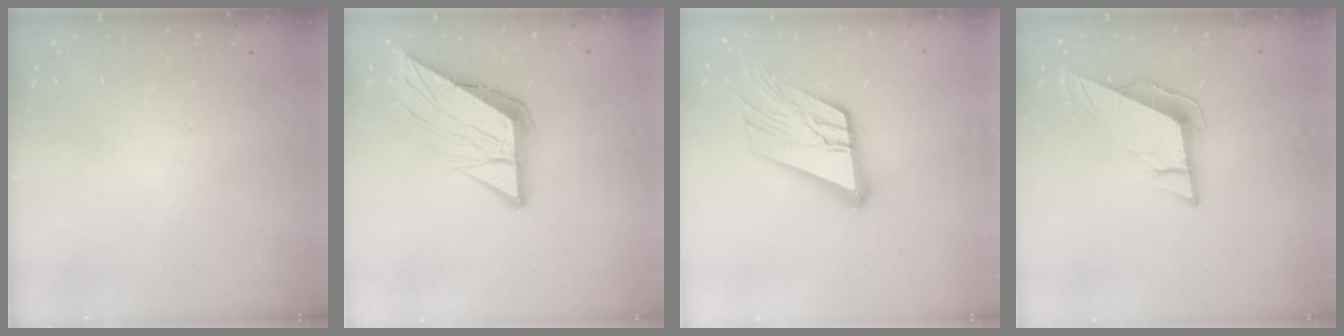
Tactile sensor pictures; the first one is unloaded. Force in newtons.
{"total": 12.2, "press": 12.2, "slide": 1.4}
{"total": 17.6, "press": 17.5, "slide": 2.2}
{"total": 9.5, "press": 9.4, "slide": 1.7}